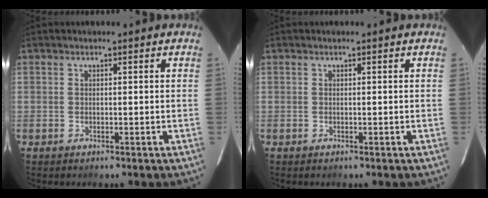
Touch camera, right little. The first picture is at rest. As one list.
[{"total": 0.0}]